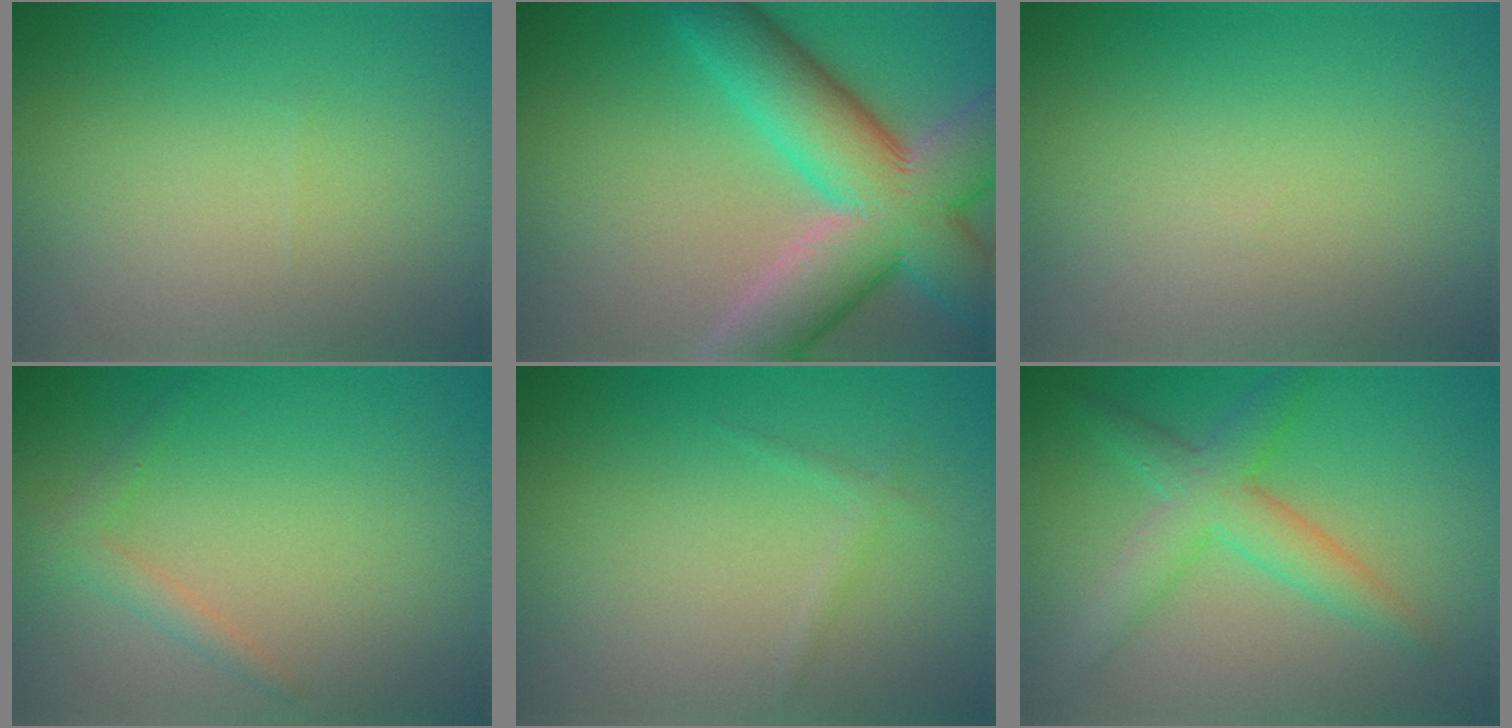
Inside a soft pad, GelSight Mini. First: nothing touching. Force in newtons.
{"total": 12.3, "press": 12.2, "slide": 0.9}
{"total": 0.0}
{"total": 1.5, "press": 1.5, "slide": 0.1}
{"total": 0.8, "press": 0.8, "slide": 0.1}
{"total": 4.3, "press": 4.3, "slide": 0.1}